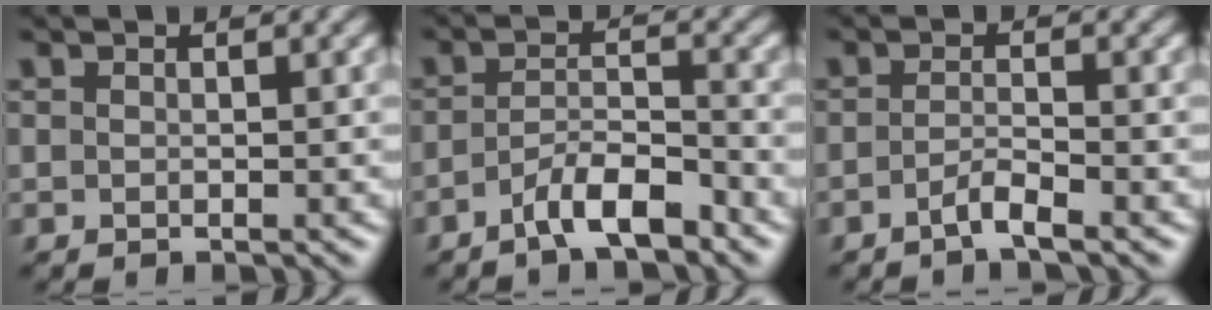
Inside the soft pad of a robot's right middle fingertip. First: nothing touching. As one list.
[{"total": 4.2, "force": [-2.8, 1.1, 2.9], "torque": [-0.053, 0.004, -0.054]}, {"total": 1.9, "force": [-1.1, 0.2, 1.5], "torque": [-0.027, 0.006, -0.029]}]